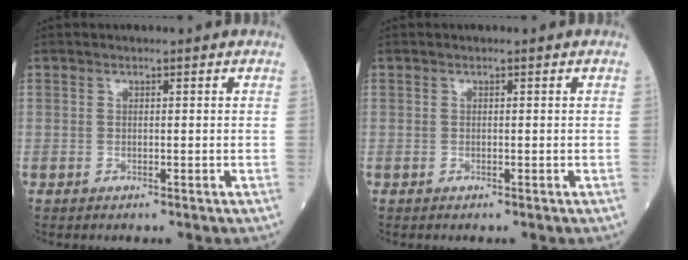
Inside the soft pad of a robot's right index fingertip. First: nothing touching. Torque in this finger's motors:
{"motor_torque": [0.04, 0.00, 0.03, 0.01]}